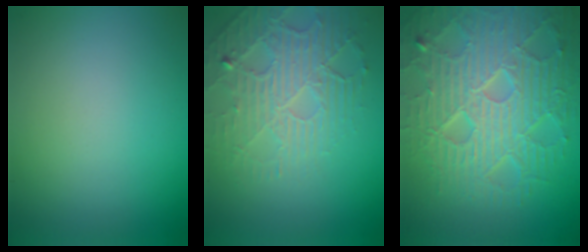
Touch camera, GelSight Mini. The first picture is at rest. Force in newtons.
{"total": 3.5, "press": 3.1, "slide": 1.6}
{"total": 8.9, "press": 6.4, "slide": 6.2}